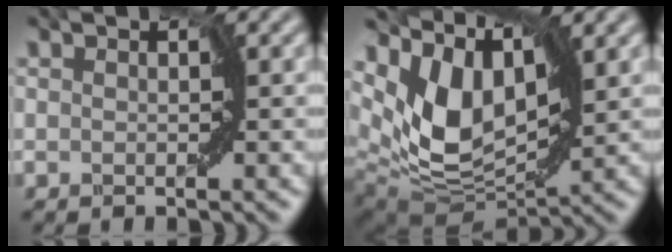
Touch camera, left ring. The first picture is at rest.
{"total": 8.3, "force": [3.6, 4.7, 5.7], "torque": [-0.122, -0.011, 0.065]}